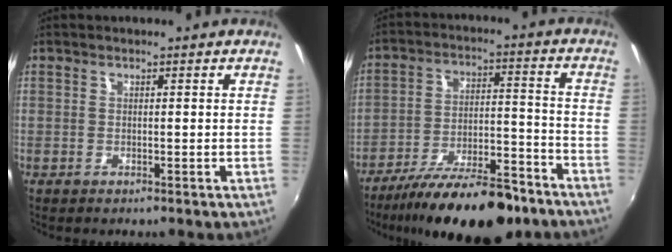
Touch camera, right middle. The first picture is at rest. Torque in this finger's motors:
{"motor_torque": [1.07, -1.07, 0.72, 0.17]}